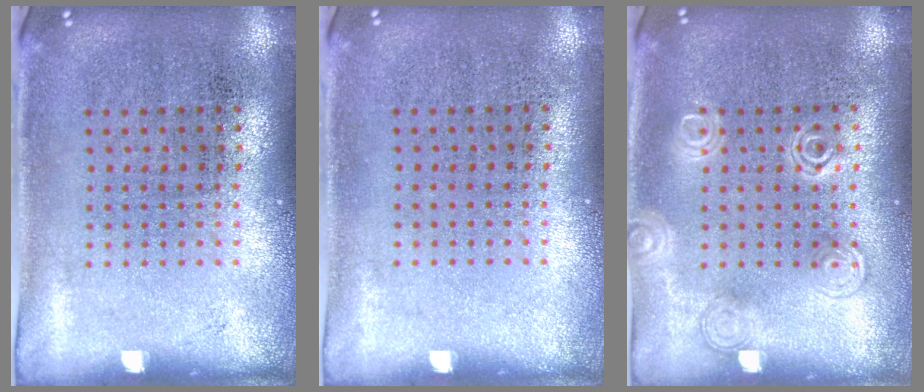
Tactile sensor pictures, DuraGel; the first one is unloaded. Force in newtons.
{"total": 0.0}
{"total": 2.1, "press": 2.0, "slide": 0.3}